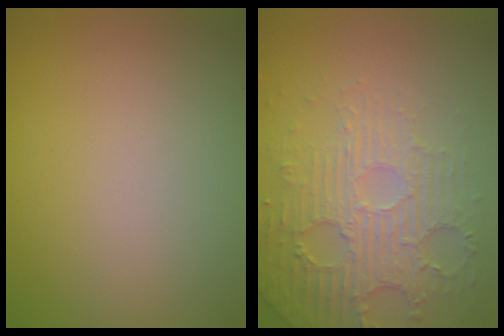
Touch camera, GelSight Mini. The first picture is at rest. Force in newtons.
{"total": 5.9, "press": 3.8, "slide": 4.5}